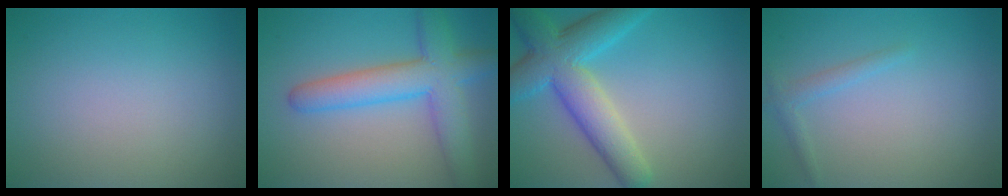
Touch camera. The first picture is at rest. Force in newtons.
{"total": 6.4, "press": 6.4, "slide": 0.2}
{"total": 7.4, "press": 7.4, "slide": 0.3}
{"total": 1.3, "press": 1.3, "slide": 0.1}